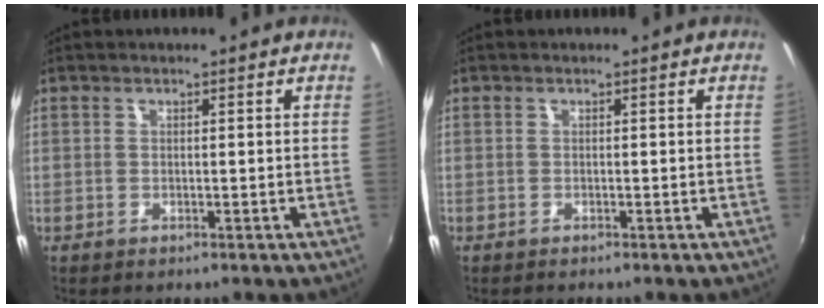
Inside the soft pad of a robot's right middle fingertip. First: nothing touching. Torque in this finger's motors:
{"motor_torque": [-0.66, -0.19, 0.09, 0.00]}